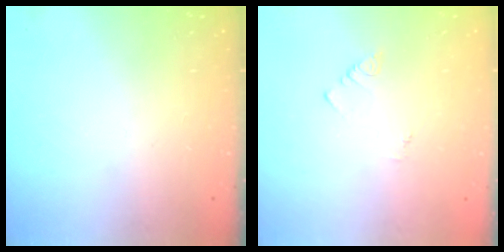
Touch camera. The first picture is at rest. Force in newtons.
{"total": 1.1, "press": 1.1, "slide": 0.3}